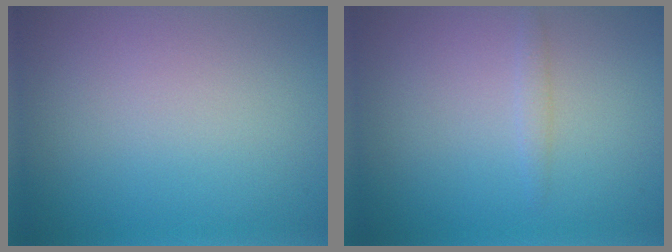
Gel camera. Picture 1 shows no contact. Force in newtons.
{"total": 0.8, "press": 0.8, "slide": 0.1}